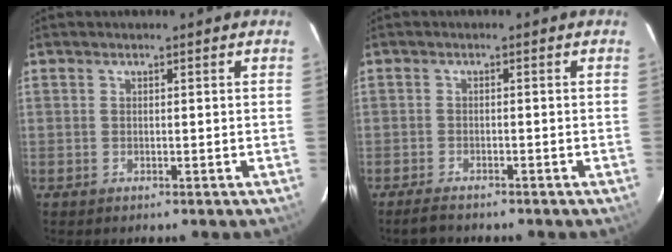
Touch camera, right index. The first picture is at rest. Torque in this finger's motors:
{"motor_torque": [0.06, -0.01, 0.00, 0.01]}